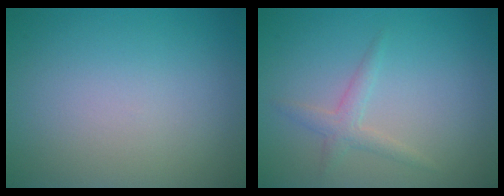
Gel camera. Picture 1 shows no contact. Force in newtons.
{"total": 1.6, "press": 1.6, "slide": 0.0}